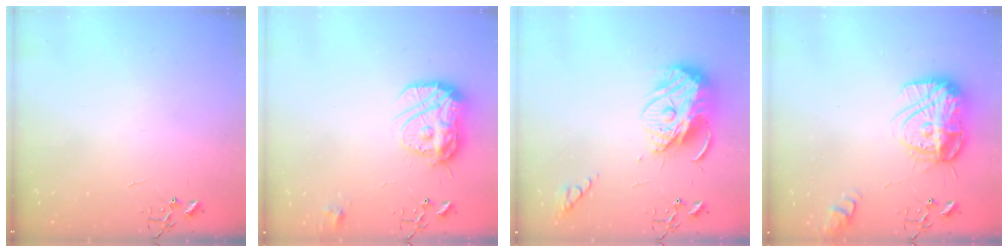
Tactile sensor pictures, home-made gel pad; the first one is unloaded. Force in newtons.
{"total": 15.7, "press": 15.7, "slide": 1.4}
{"total": 15.2, "press": 15.0, "slide": 1.9}
{"total": 16.5, "press": 16.4, "slide": 1.5}